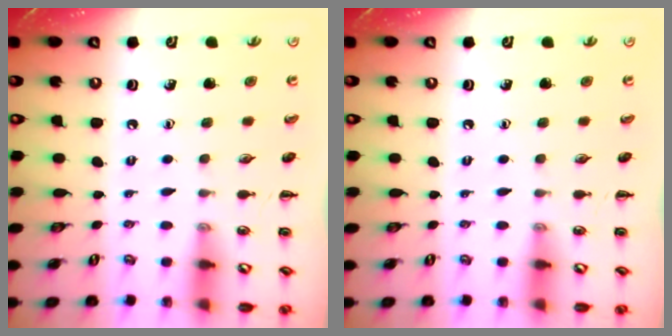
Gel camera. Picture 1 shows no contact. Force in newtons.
{"total": 0.0}